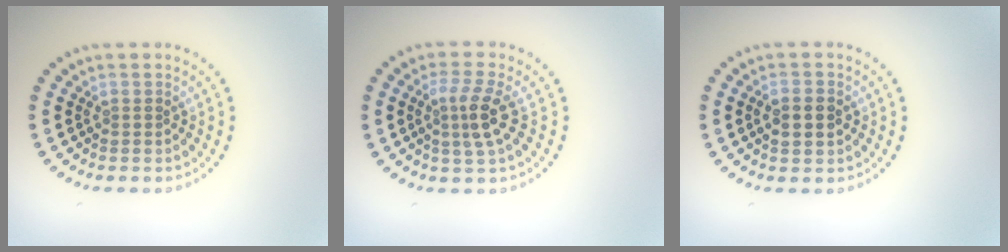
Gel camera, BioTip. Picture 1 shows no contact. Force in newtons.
{"total": 2.9, "press": 2.5, "slide": 1.4}
{"total": 2.4, "press": 2.4, "slide": 0.0}